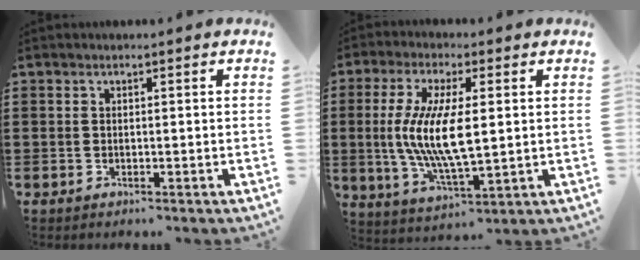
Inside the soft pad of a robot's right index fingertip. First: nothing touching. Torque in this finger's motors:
{"motor_torque": [2.08, -0.05, 1.05, 0.21]}